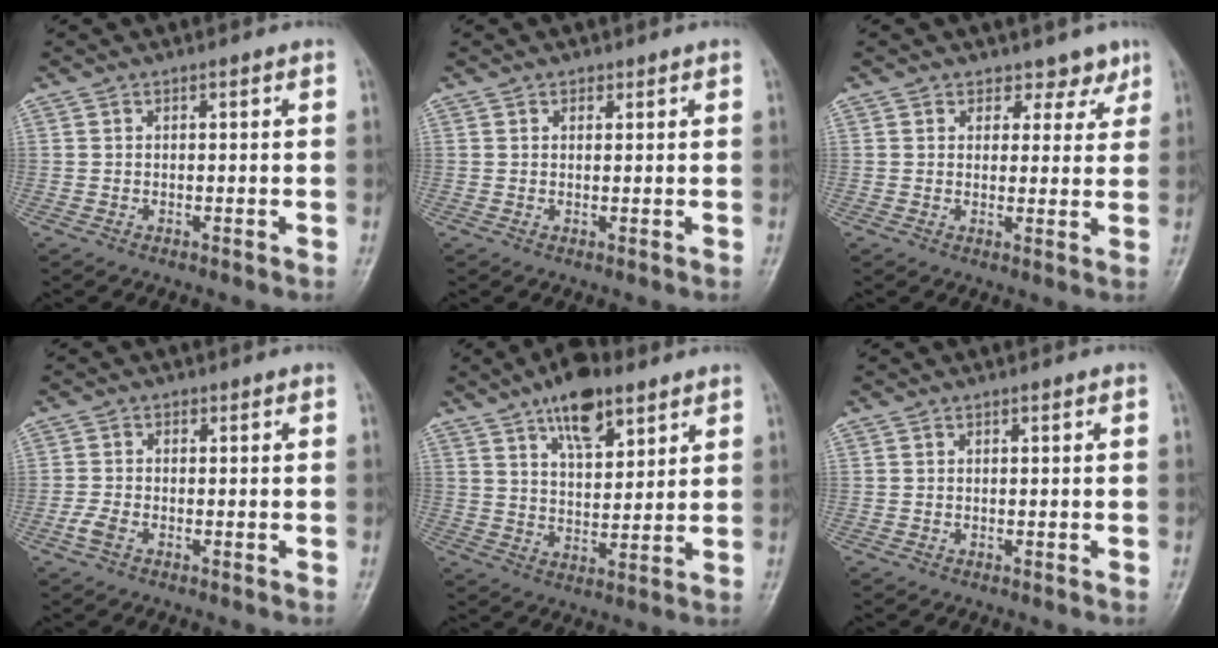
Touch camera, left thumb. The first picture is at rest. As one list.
[{"total": 0.9, "force": [0.6, 0.6, 0.2], "torque": [0.005, -0.004, 0.007]}, {"total": 4.6, "force": [3.4, 3.1, 0.5], "torque": [0.027, -0.021, 0.040]}, {"total": 2.5, "force": [-1.2, 1.5, 1.6], "torque": [-0.039, 0.001, -0.026]}, {"total": 11.2, "force": [6.9, 5.0, 7.3], "torque": [-0.096, -0.034, 0.116]}, {"total": 0.0}]